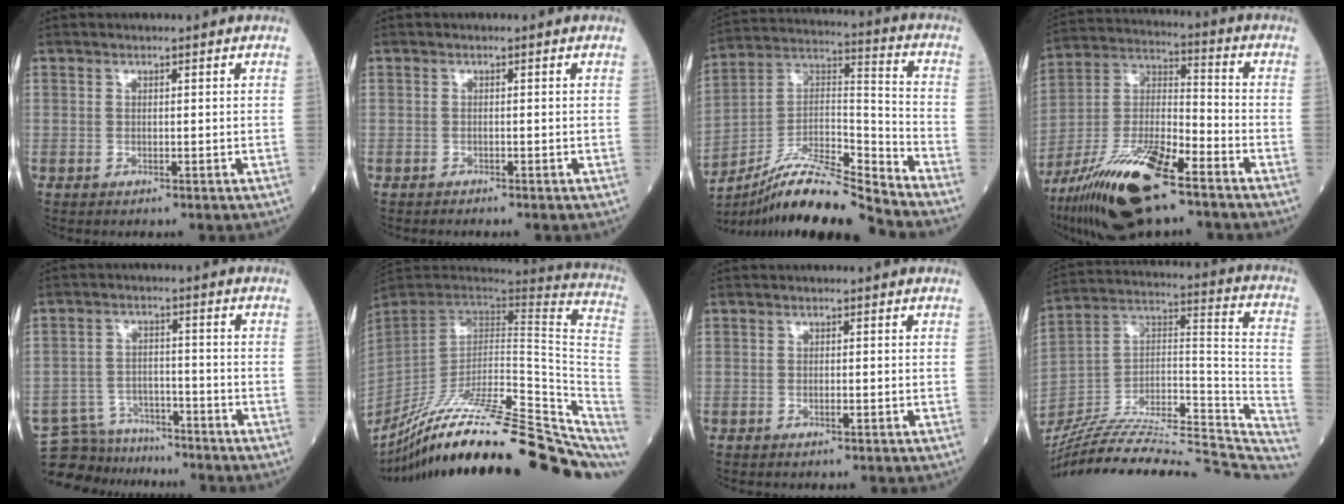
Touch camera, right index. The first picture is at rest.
{"total": 0.7, "force": [-0.7, 0.0, 0.2], "torque": [-0.004, -0.001, -0.013]}
{"total": 16.3, "force": [-14.5, -0.1, 7.3], "torque": [-0.134, 0.029, -0.260]}
{"total": 18.6, "force": [-11.8, 4.2, 13.7], "torque": [-0.296, -0.026, -0.218]}
{"total": 9.1, "force": [-8.5, 3.2, -0.3], "torque": [0.000, 0.022, -0.141]}
{"total": 34.6, "force": [-26.9, 4.6, 21.3], "torque": [-0.248, -0.040, -0.397]}
{"total": 1.0, "force": [-0.4, 0.2, 0.9], "torque": [-0.020, -0.001, -0.006]}
{"total": 34.2, "force": [-30.3, 5.4, 15.0], "torque": [-0.200, -0.010, -0.450]}